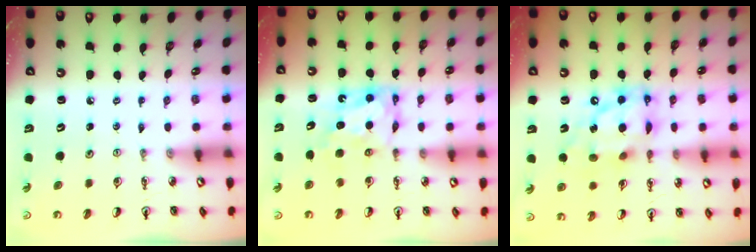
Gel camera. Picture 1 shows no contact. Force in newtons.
{"total": 6.6, "press": 6.6, "slide": 0.4}
{"total": 16.0, "press": 16.0, "slide": 1.1}